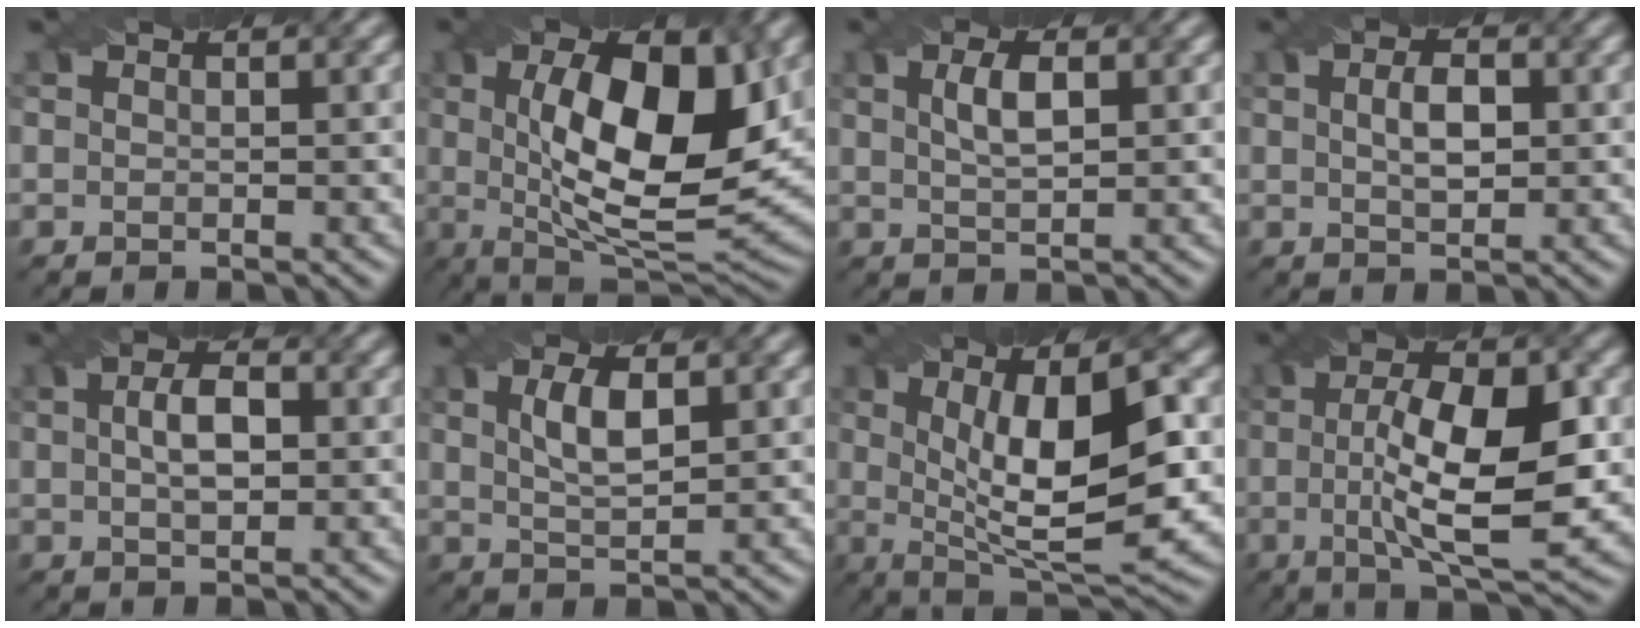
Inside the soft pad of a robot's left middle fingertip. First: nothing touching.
{"total": 12.9, "force": [1.8, 5.2, 11.6], "torque": [-0.178, 0.001, 0.030]}
{"total": 2.8, "force": [0.7, 1.0, 2.5], "torque": [-0.050, 0.006, 0.018]}
{"total": 2.8, "force": [0.3, 1.3, 2.4], "torque": [-0.053, 0.004, 0.009]}
{"total": 3.4, "force": [0.3, 1.6, 3.0], "torque": [-0.062, 0.006, 0.006]}
{"total": 3.4, "force": [1.0, 1.2, 3.0], "torque": [-0.065, 0.004, 0.022]}
{"total": 11.3, "force": [0.8, 3.6, 10.7], "torque": [-0.162, -0.003, 0.016]}
{"total": 10.8, "force": [-0.2, 3.5, 10.2], "torque": [-0.156, 0.003, -0.001]}